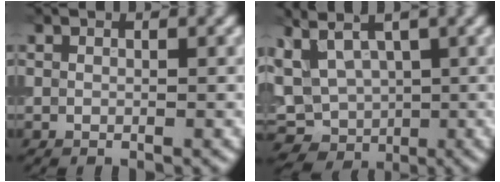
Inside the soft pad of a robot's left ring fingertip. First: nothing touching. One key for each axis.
{"total": 7.8, "fx": 1.5, "fy": 5.0, "fz": 5.8, "tx": -0.097, "ty": 0.003, "tz": 0.032}